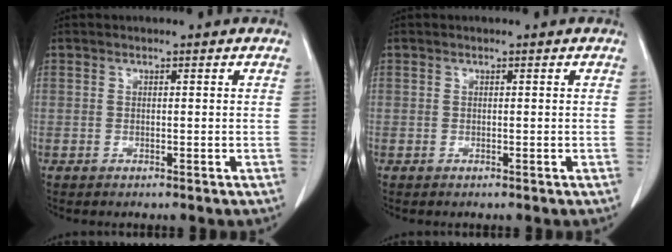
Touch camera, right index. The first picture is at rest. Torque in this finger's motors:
{"motor_torque": [0.00, 0.00, 0.00, 0.00]}